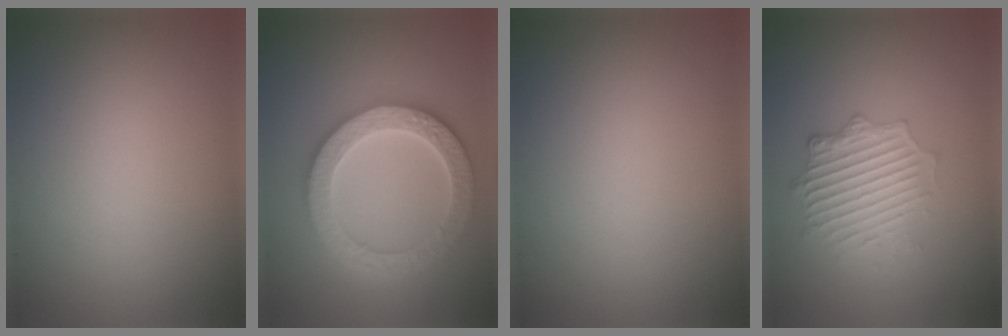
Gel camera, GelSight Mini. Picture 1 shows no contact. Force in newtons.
{"total": 6.4, "press": 6.3, "slide": 1.3}
{"total": 0.0}
{"total": 3.6, "press": 3.3, "slide": 1.6}